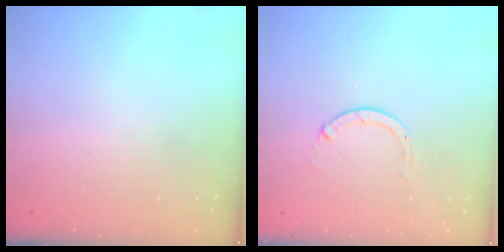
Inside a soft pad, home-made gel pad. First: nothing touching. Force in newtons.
{"total": 0.0}